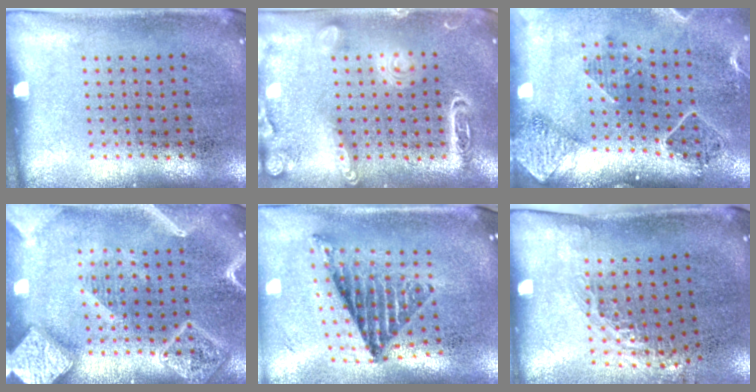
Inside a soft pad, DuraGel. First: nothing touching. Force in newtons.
{"total": 3.3, "press": 3.3, "slide": 0.3}
{"total": 1.5, "press": 1.5, "slide": 0.1}
{"total": 4.2, "press": 4.1, "slide": 0.7}
{"total": 1.3, "press": 1.2, "slide": 0.6}
{"total": 1.2, "press": 1.0, "slide": 0.8}